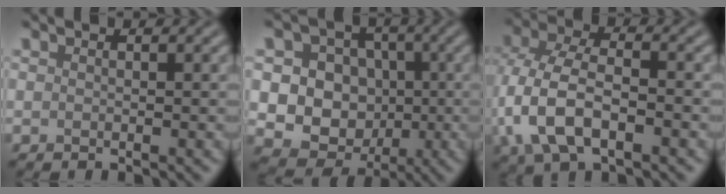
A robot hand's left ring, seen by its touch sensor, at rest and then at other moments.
{"total": 11.5, "force": [0.5, 10.6, 4.4], "torque": [-0.085, 0.031, -0.015]}
{"total": 8.3, "force": [-2.5, 4.7, 6.4], "torque": [-0.149, -0.001, -0.057]}